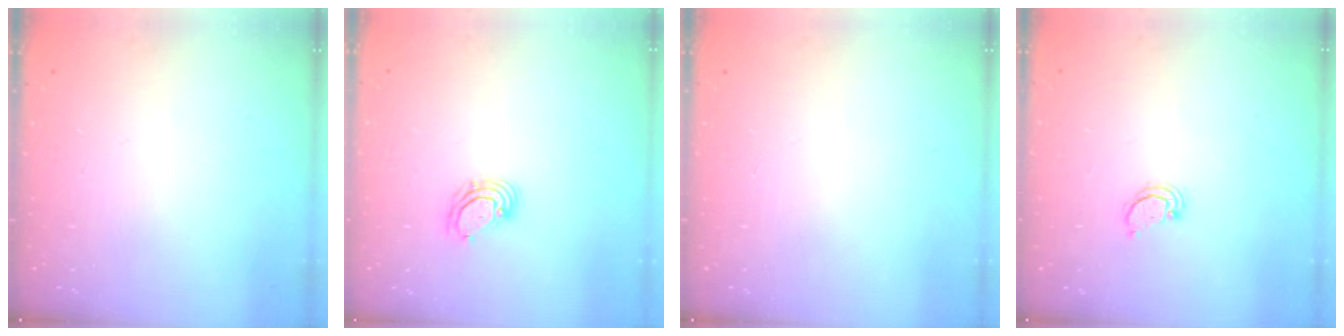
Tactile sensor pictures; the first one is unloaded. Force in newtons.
{"total": 5.2, "press": 5.2, "slide": 0.6}
{"total": 0.0}
{"total": 2.2, "press": 2.2, "slide": 0.2}